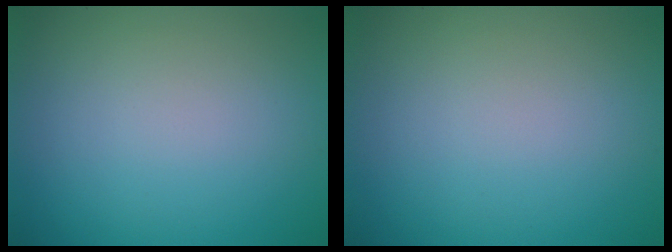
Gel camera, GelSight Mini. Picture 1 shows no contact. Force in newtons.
{"total": 0.0}